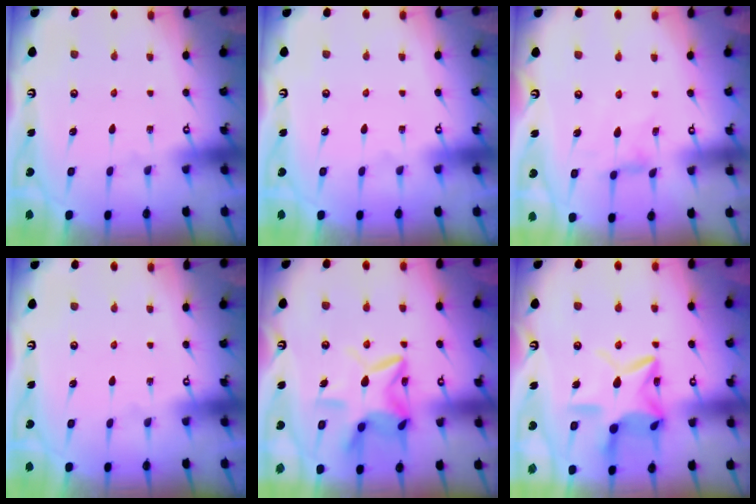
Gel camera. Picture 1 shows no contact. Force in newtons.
{"total": 0.0}
{"total": 2.5, "press": 2.5, "slide": 0.5}
{"total": 0.0}
{"total": 12.1, "press": 12.0, "slide": 1.2}
{"total": 15.2, "press": 15.2, "slide": 1.1}